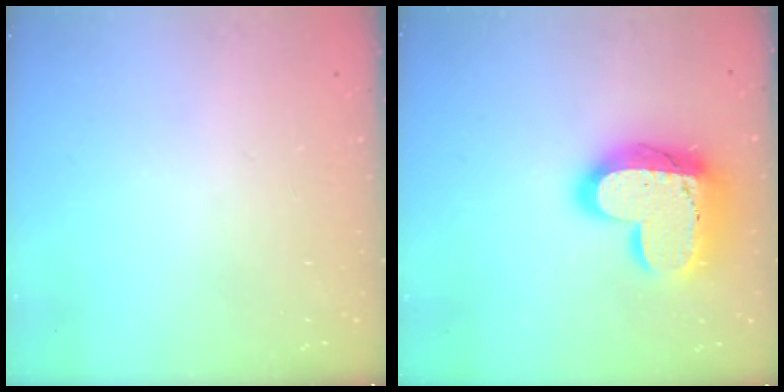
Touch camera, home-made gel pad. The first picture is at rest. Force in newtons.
{"total": 19.8, "press": 19.7, "slide": 1.5}